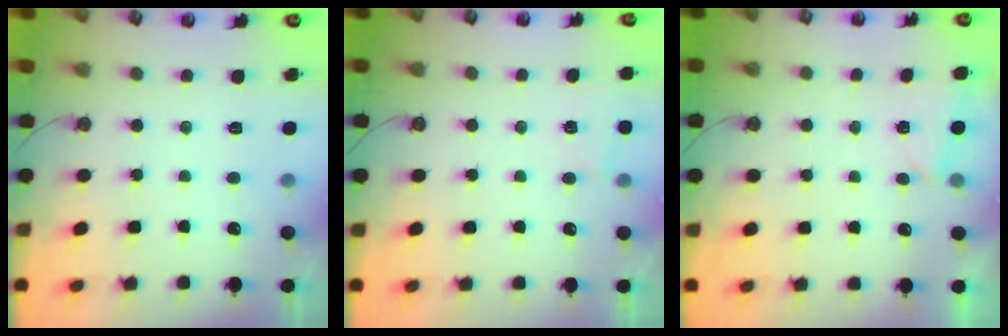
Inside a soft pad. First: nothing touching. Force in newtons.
{"total": 2.7, "press": 2.6, "slide": 0.7}
{"total": 2.6, "press": 1.5, "slide": 2.1}